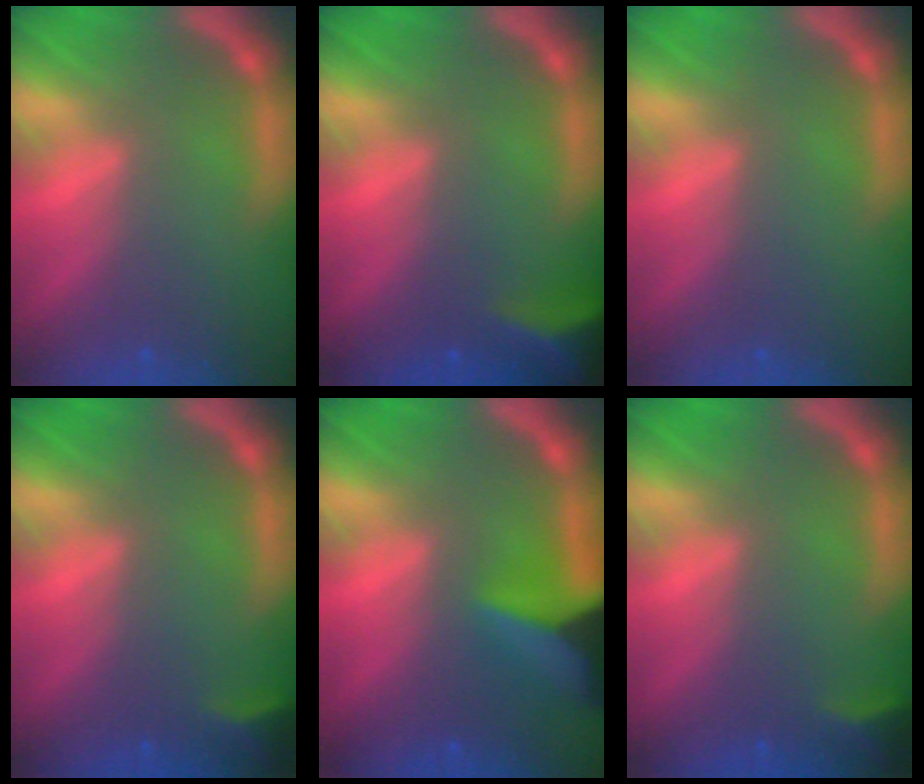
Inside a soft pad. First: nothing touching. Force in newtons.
{"total": 4.5}
{"total": 0.0}
{"total": 1.9}
{"total": 7.9}
{"total": 1.9}